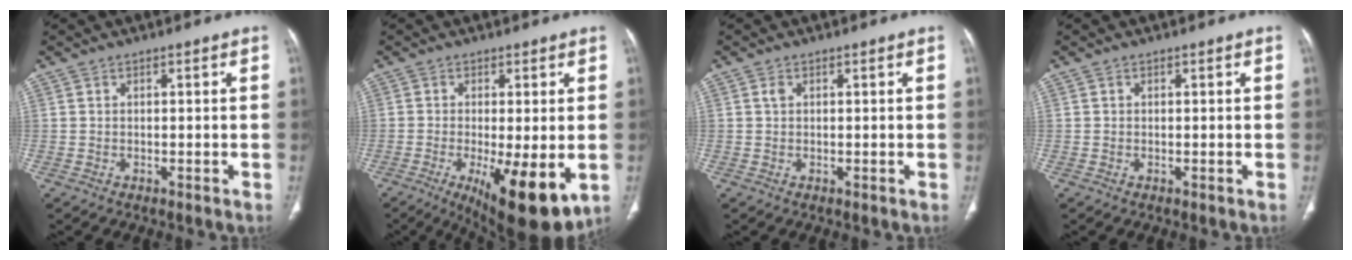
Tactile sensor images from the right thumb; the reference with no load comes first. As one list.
[{"total": 13.5, "force": [-3.9, 4.0, 12.2], "torque": [-0.173, -0.024, -0.047]}, {"total": 0.8, "force": [0.3, 0.5, 0.5], "torque": [-0.012, 0.003, 0.006]}, {"total": 0.0}]